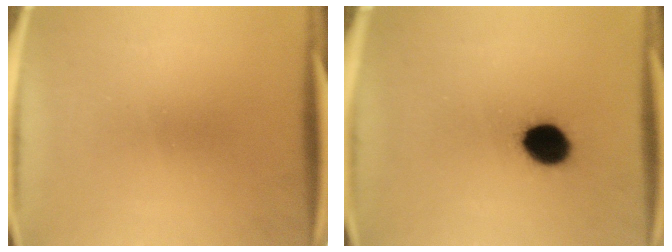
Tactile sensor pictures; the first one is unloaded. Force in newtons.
{"total": 9.2}